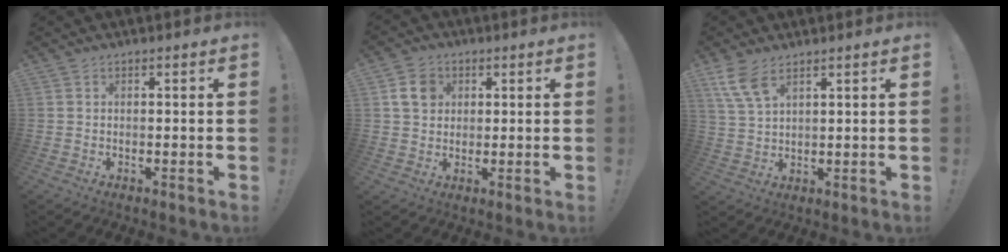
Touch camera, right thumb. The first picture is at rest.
{"total": 7.0, "force": [2.4, 5.7, 3.2], "torque": [-0.044, 0.002, 0.046]}
{"total": 7.5, "force": [4.9, 2.8, 4.9], "torque": [-0.103, -0.022, 0.093]}